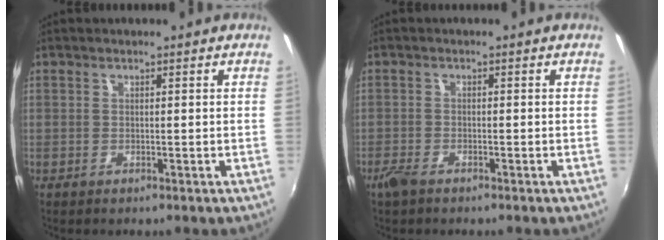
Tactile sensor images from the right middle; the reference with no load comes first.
{"total": 2.6, "force": [-2.0, 1.0, 1.3], "torque": [-0.035, -0.007, -0.042]}